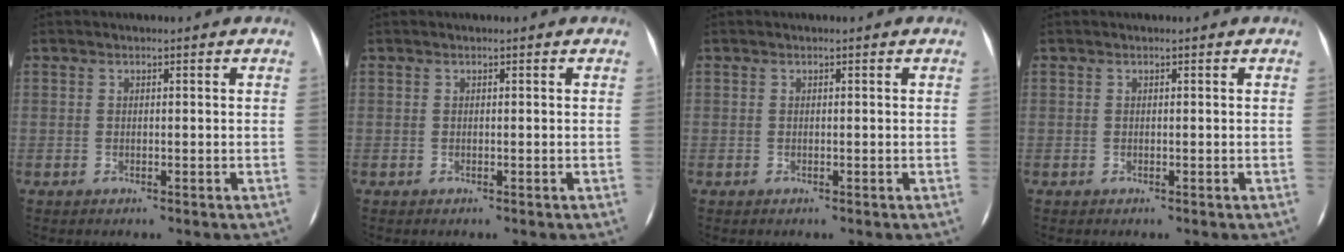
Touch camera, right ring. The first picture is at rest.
{"total": 0.0}
{"total": 0.0}
{"total": 0.0}